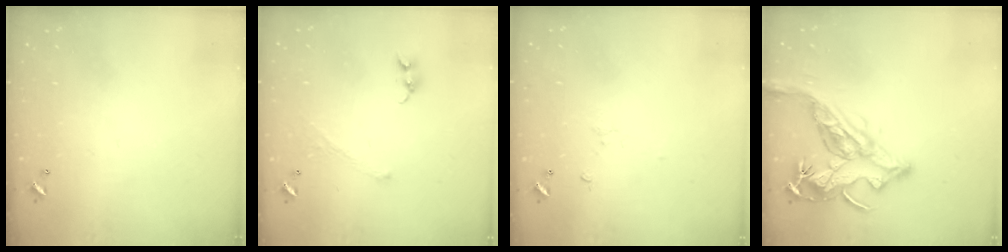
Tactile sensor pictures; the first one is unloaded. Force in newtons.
{"total": 1.3, "press": 1.2, "slide": 0.5}
{"total": 1.1, "press": 0.9, "slide": 0.5}
{"total": 16.2, "press": 16.1, "slide": 2.1}